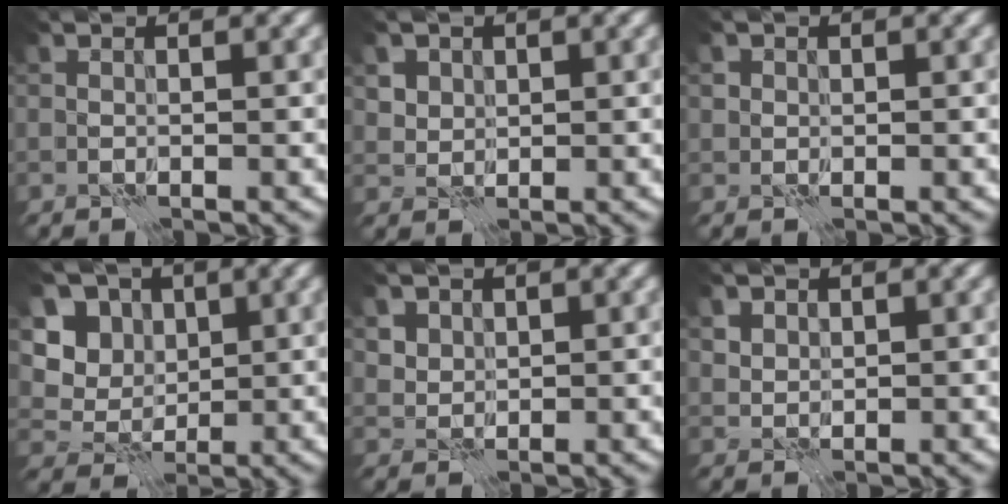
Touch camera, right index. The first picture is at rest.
{"total": 3.1, "force": [1.5, 2.5, 1.1], "torque": [-0.040, -0.002, 0.031]}
{"total": 0.9, "force": [0.0, 0.9, -0.1], "torque": [-0.001, -0.002, -0.003]}
{"total": 7.0, "force": [2.3, 5.8, 3.3], "torque": [-0.068, 0.018, 0.023]}
{"total": 2.9, "force": [1.6, 2.2, 1.0], "torque": [-0.043, -0.003, 0.039]}
{"total": 1.9, "force": [1.1, 1.5, 0.6], "torque": [-0.034, -0.002, 0.034]}